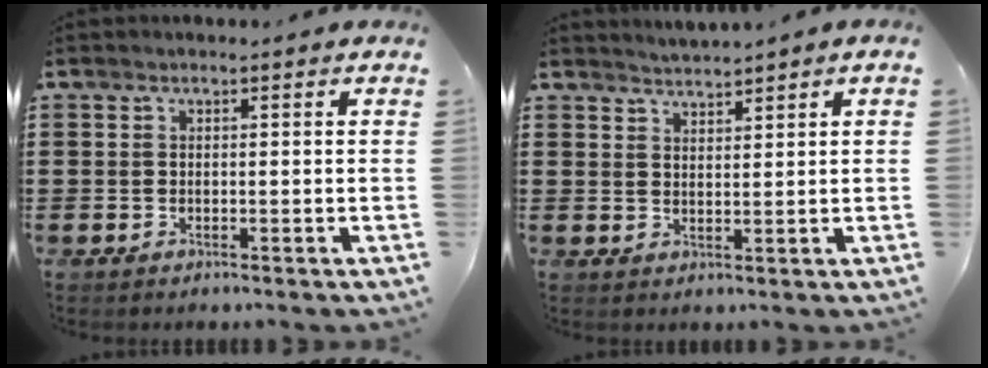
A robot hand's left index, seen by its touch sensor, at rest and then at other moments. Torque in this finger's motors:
{"motor_torque": [-0.14, 0.16, 0.09, 0.05]}